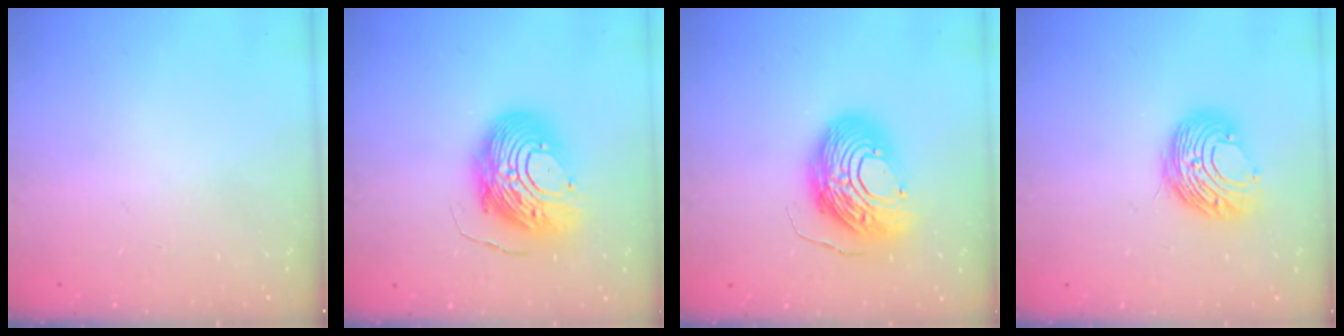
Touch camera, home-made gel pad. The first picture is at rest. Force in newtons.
{"total": 13.7, "press": 13.7, "slide": 1.3}
{"total": 16.1, "press": 16.0, "slide": 1.6}
{"total": 10.6, "press": 10.6, "slide": 0.5}